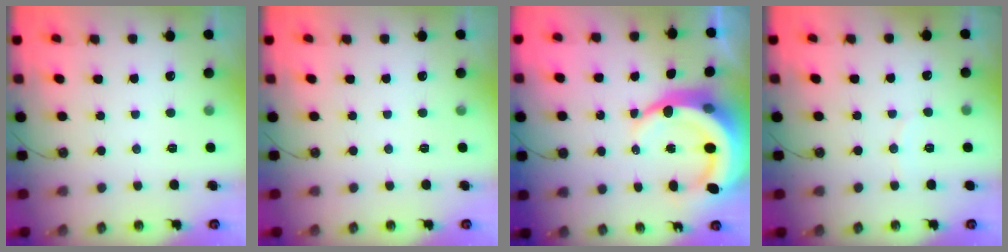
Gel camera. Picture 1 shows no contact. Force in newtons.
{"total": 0.0}
{"total": 13.0, "press": 12.9, "slide": 1.7}
{"total": 2.3, "press": 2.3, "slide": 0.3}